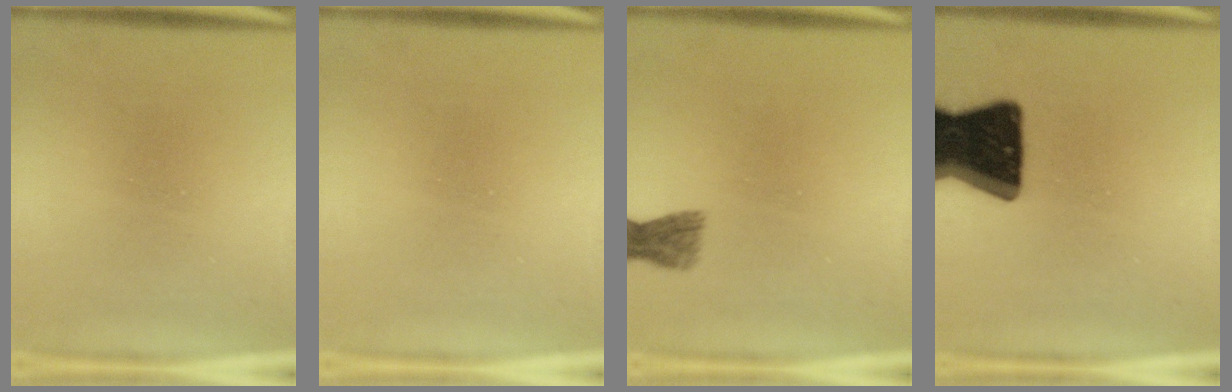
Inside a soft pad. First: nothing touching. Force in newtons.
{"total": 0.0}
{"total": 1.9}
{"total": 19.6}